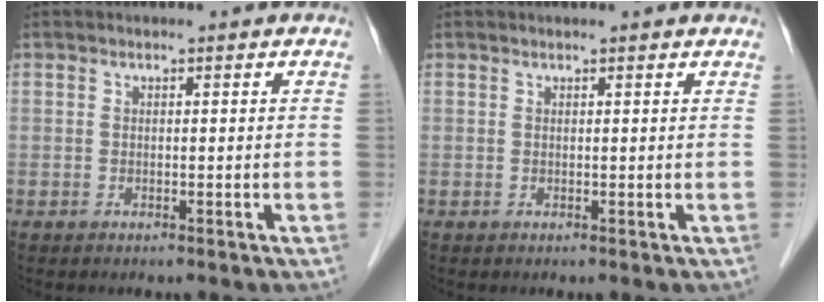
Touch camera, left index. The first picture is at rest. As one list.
[{"total": 3.4, "force": [3.2, 0.3, 1.2], "torque": [-0.016, 0.018, 0.030]}]